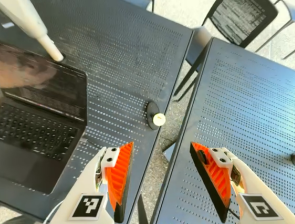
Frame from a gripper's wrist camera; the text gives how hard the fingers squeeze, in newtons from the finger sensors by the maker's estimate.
{"total": 0.0}